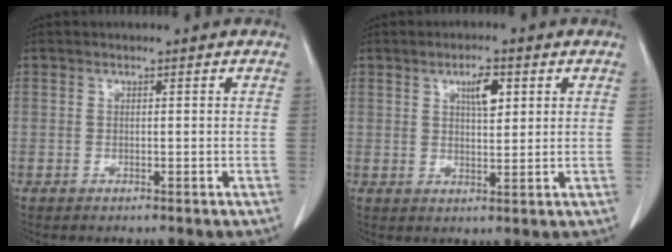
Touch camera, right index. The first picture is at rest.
{"total": 4.3, "force": [1.9, 1.4, 3.6], "torque": [-0.061, 0.000, 0.031]}